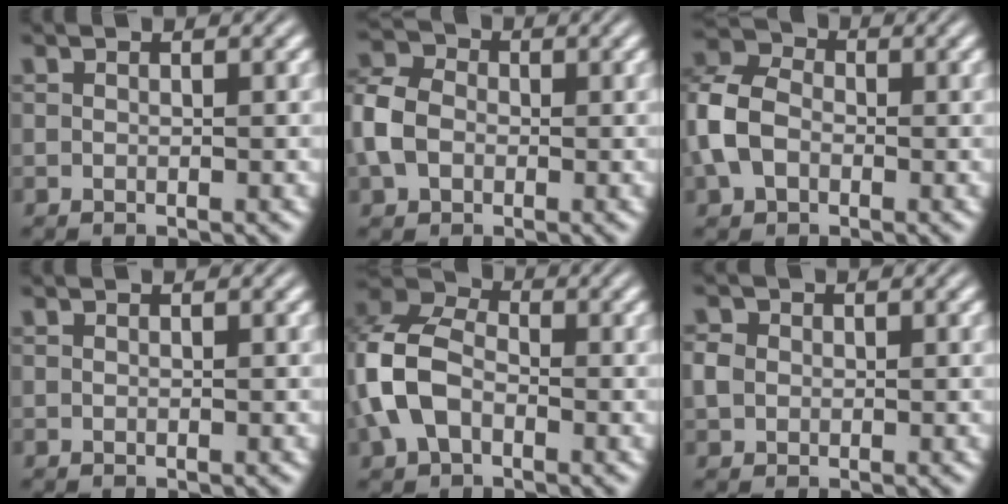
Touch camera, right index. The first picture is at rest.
{"total": 4.4, "force": [0.2, 3.6, 2.4], "torque": [-0.054, 0.006, -0.001]}
{"total": 6.5, "force": [0.4, 5.3, 3.7], "torque": [-0.081, 0.005, -0.001]}
{"total": 0.0}
{"total": 9.0, "force": [0.5, 7.3, 5.1], "torque": [-0.115, 0.006, -0.004]}
{"total": 0.7, "force": [0.2, 0.6, 0.4], "torque": [-0.008, 0.000, 0.009]}